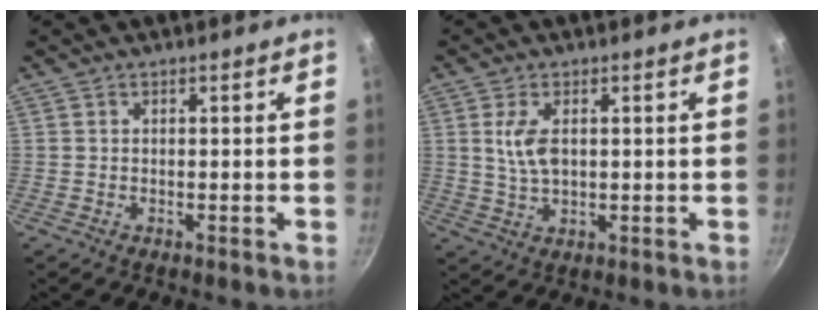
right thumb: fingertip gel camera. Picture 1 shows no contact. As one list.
[{"total": 5.6, "force": [1.1, 3.0, 4.6], "torque": [-0.086, -0.004, 0.024]}]